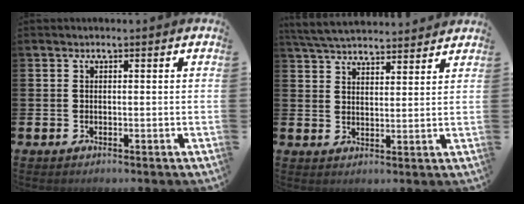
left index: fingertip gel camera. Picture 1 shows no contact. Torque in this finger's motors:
{"motor_torque": [1.03, -1.11, 0.43, 0.10]}